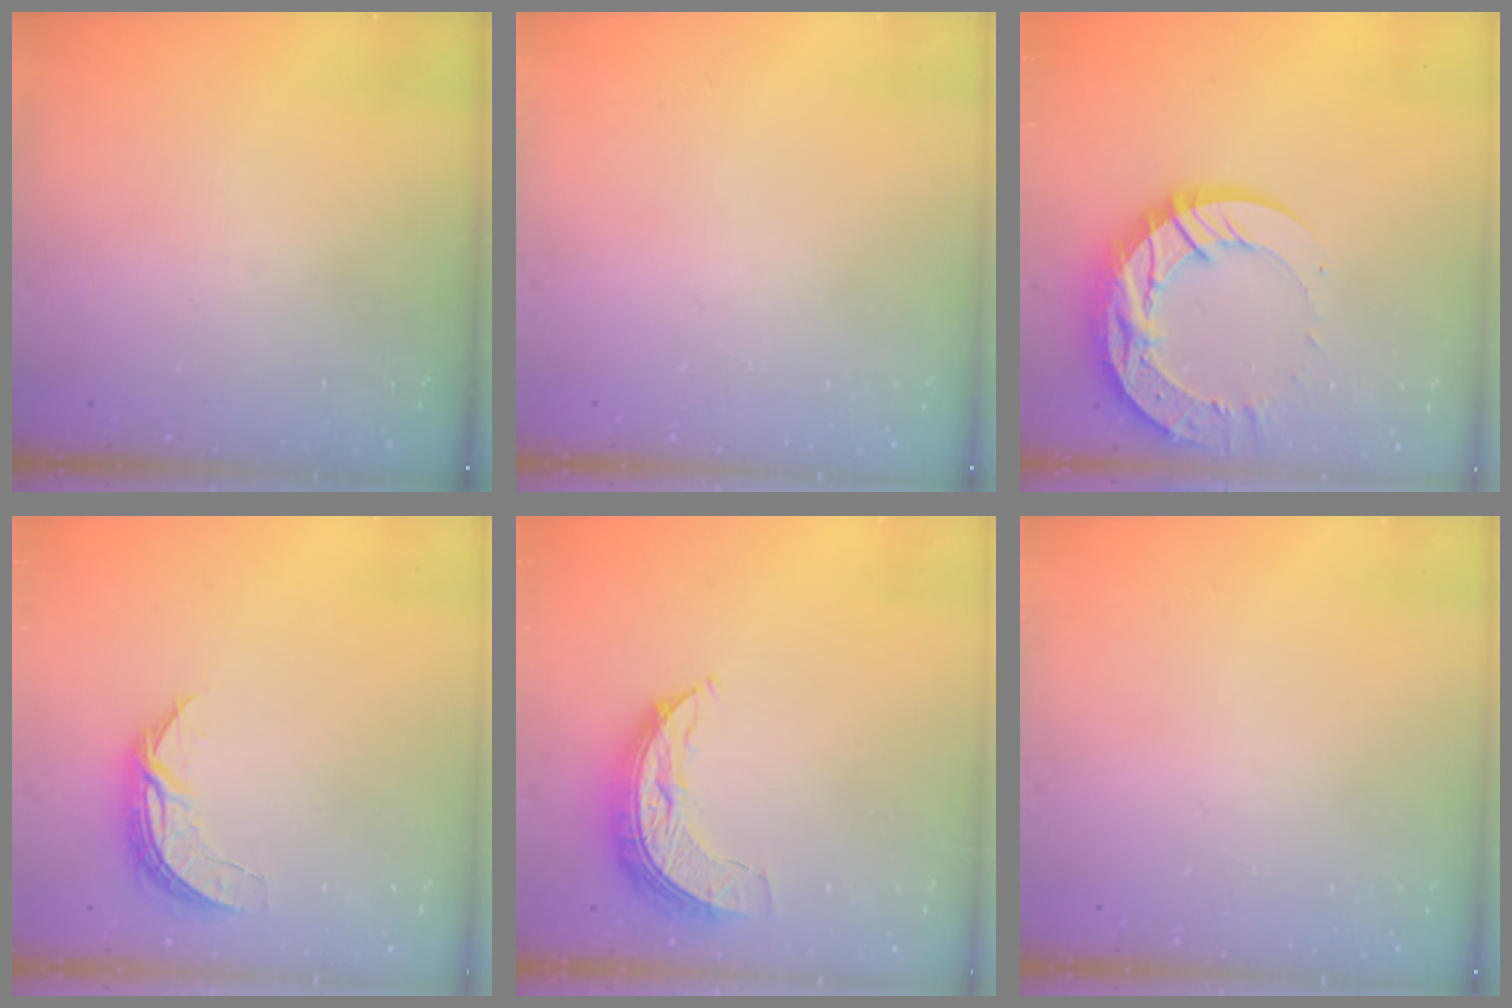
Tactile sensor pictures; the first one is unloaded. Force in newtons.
{"total": 0.0}
{"total": 18.7, "press": 18.6, "slide": 1.8}
{"total": 6.5, "press": 6.5, "slide": 0.5}
{"total": 8.3, "press": 8.3, "slide": 0.5}
{"total": 0.0}